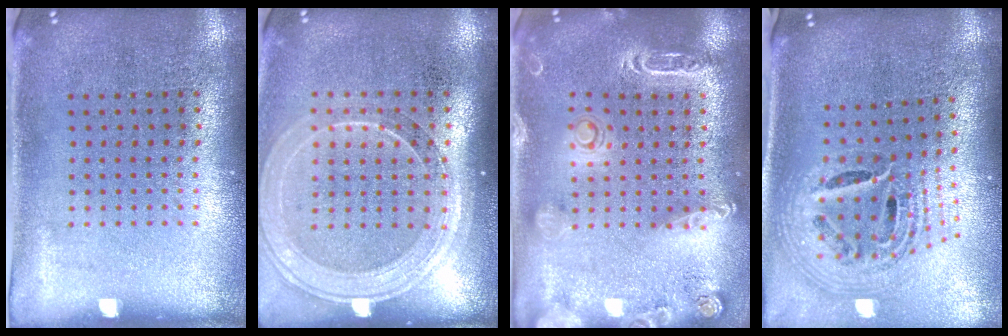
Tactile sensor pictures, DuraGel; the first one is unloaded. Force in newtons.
{"total": 1.9, "press": 1.7, "slide": 0.8}
{"total": 2.1, "press": 2.0, "slide": 0.6}
{"total": 2.2, "press": 1.6, "slide": 1.6}